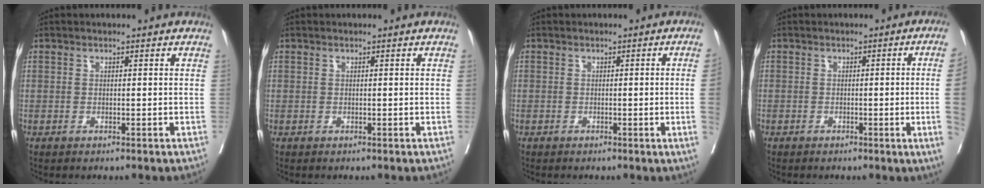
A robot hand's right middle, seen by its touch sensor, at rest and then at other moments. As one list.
[{"total": 0.0}, {"total": 2.7, "force": [-0.4, -1.2, 2.4], "torque": [-0.029, -0.003, -0.004]}, {"total": 6.0, "force": [-0.9, -2.0, 5.6], "torque": [-0.054, -0.011, -0.013]}]